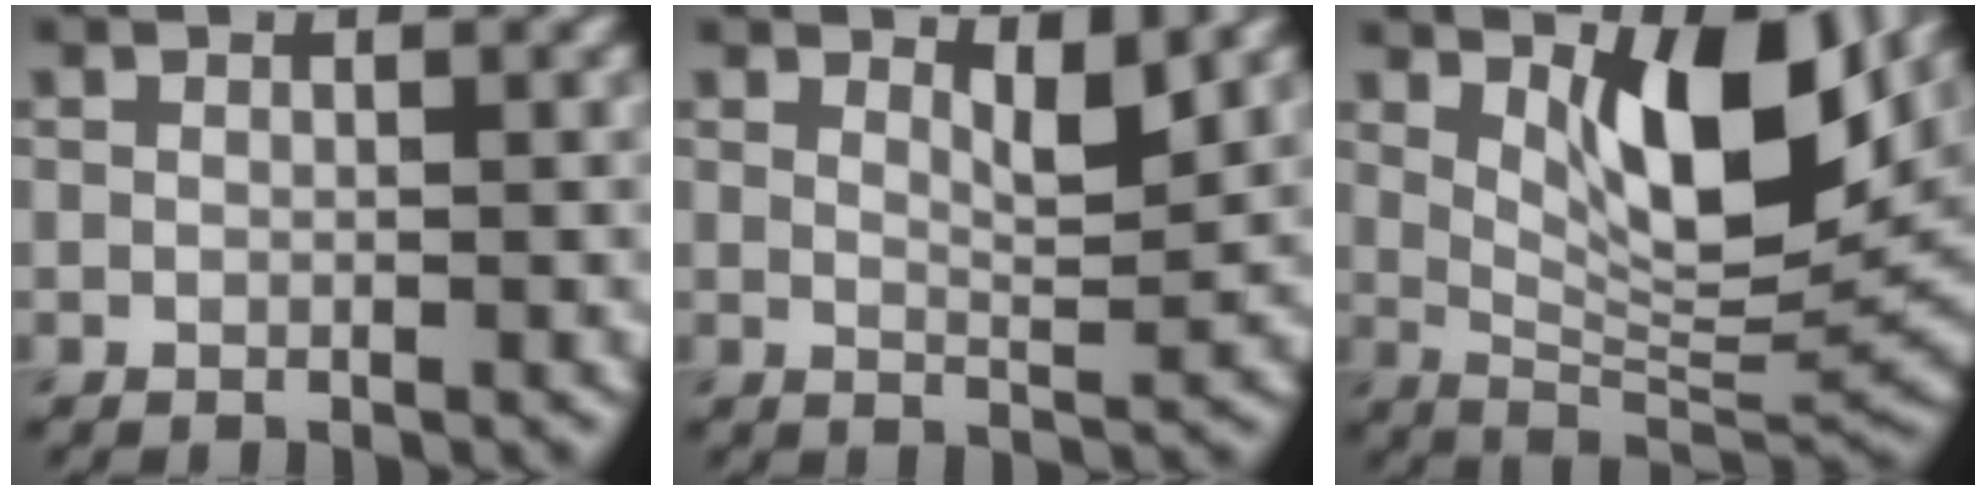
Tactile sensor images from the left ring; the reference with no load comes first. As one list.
[{"total": 2.6, "force": [1.6, 0.5, 2.0], "torque": [-0.029, -0.008, 0.028]}, {"total": 8.6, "force": [3.2, 3.0, 7.4], "torque": [-0.120, -0.014, 0.054]}]